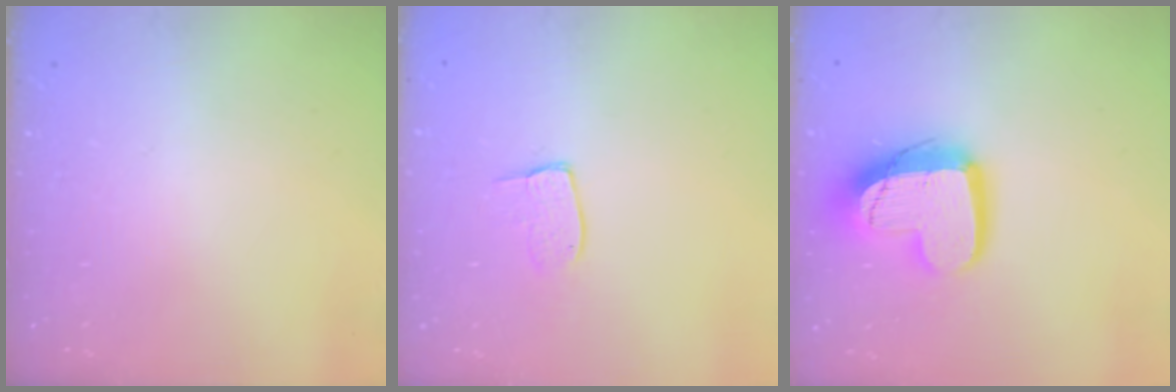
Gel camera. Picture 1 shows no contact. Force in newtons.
{"total": 6.1, "press": 6.1, "slide": 0.5}
{"total": 16.0, "press": 15.9, "slide": 1.5}